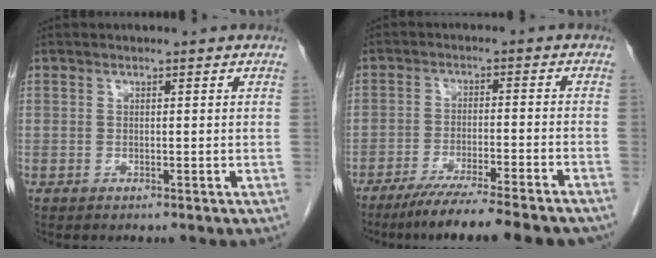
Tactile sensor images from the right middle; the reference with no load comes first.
{"total": 13.8, "force": [-11.8, 0.1, 7.3], "torque": [-0.101, -0.032, -0.180]}